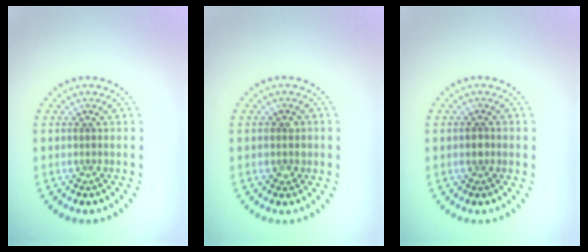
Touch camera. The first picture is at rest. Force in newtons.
{"total": 1.5, "press": 1.3, "slide": 0.7}
{"total": 1.0, "press": 0.9, "slide": 0.3}